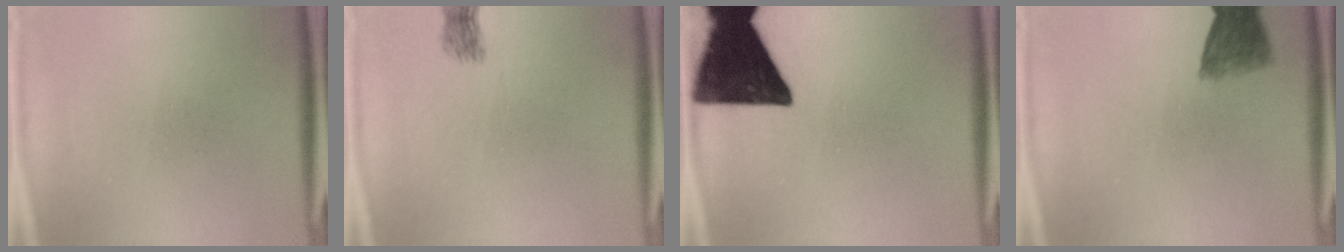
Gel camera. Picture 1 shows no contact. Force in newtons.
{"total": 1.8}
{"total": 17.6}
{"total": 5.6}